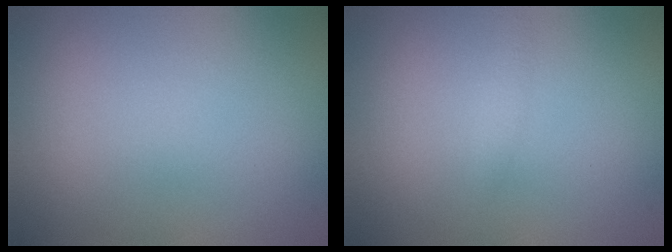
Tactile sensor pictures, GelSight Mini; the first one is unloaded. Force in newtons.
{"total": 0.6, "press": 0.6, "slide": 0.0}